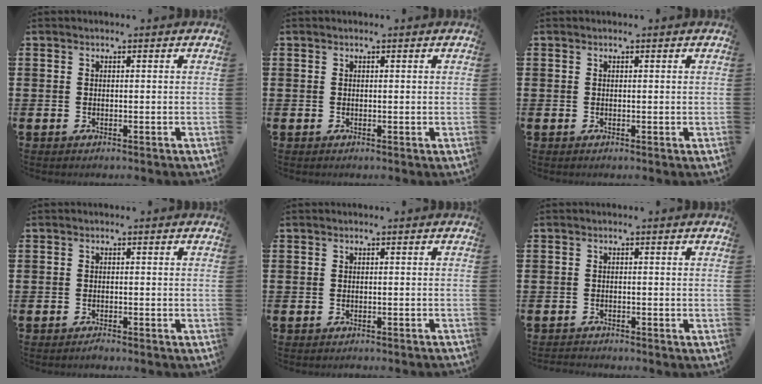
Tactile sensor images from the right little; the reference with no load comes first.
{"total": 0.0}
{"total": 0.0}
{"total": 0.7, "force": [-0.7, 0.0, 0.2], "torque": [-0.005, -0.003, -0.014]}
{"total": 0.5, "force": [-0.5, -0.1, 0.1], "torque": [-0.001, -0.001, -0.011]}
{"total": 0.9, "force": [-0.9, 0.1, -0.1], "torque": [-0.001, 0.001, -0.020]}